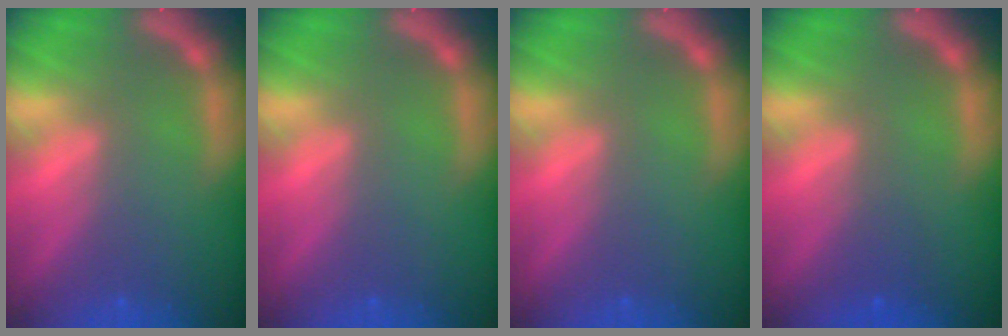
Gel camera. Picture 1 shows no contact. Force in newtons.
{"total": 0.0}
{"total": 0.0}
{"total": 1.5}